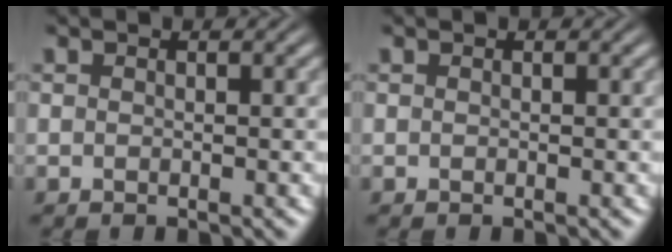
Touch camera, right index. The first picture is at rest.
{"total": 0.0}